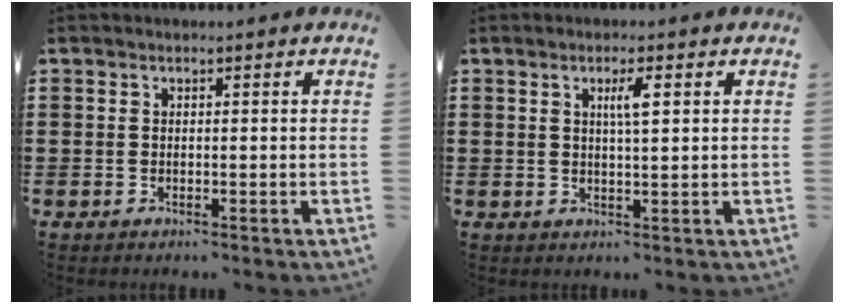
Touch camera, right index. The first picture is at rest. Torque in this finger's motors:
{"motor_torque": [0.12, -0.08, 0.09, 0.04]}